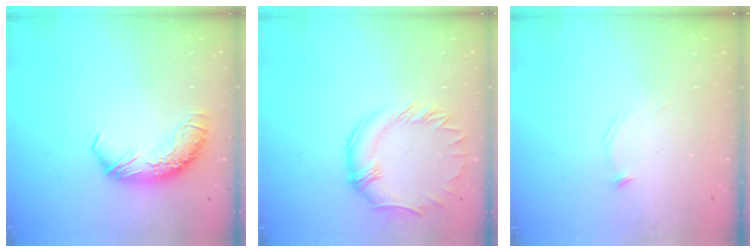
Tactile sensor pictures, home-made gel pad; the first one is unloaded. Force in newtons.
{"total": 2.6, "press": 2.5, "slide": 0.9}
{"total": 9.9, "press": 9.9, "slide": 0.1}